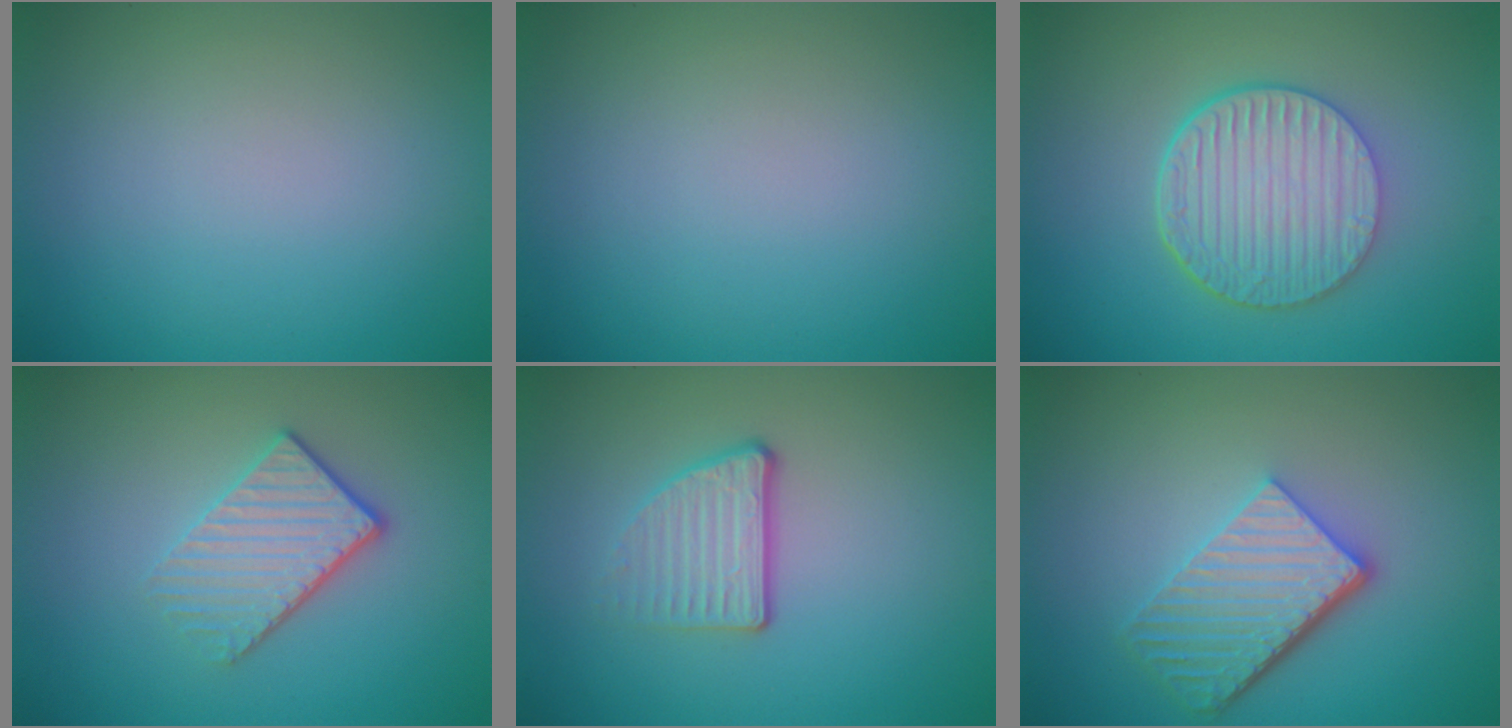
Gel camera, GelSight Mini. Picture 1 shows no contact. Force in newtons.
{"total": 0.0}
{"total": 6.4, "press": 4.5, "slide": 4.6}
{"total": 3.8, "press": 3.1, "slide": 2.1}
{"total": 3.0, "press": 2.3, "slide": 1.9}
{"total": 5.4, "press": 3.8, "slide": 3.8}